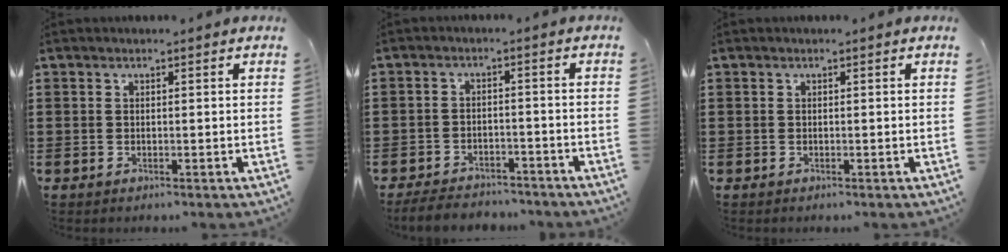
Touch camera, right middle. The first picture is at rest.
{"total": 4.2, "force": [-4.0, 1.0, 0.2], "torque": [-0.012, 0.007, -0.087]}
{"total": 0.0}